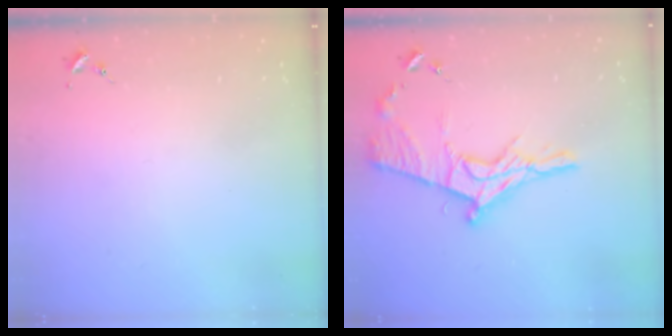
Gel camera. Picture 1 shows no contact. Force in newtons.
{"total": 16.9, "press": 16.8, "slide": 1.4}